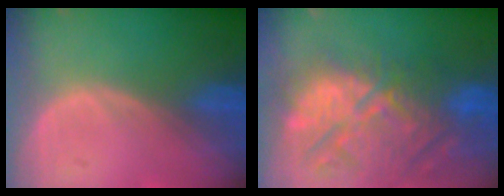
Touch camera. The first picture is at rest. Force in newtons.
{"total": 13.4, "press": 12.4, "slide": 5.0}